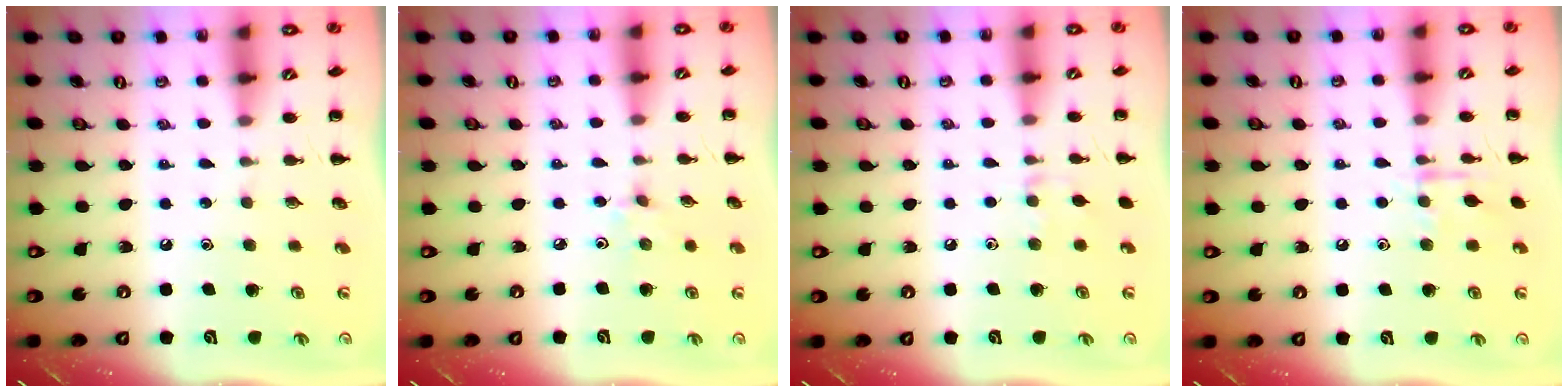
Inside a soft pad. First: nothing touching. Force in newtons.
{"total": 1.7, "press": 1.6, "slide": 0.6}
{"total": 5.5, "press": 5.1, "slide": 1.8}
{"total": 7.9, "press": 7.8, "slide": 0.8}